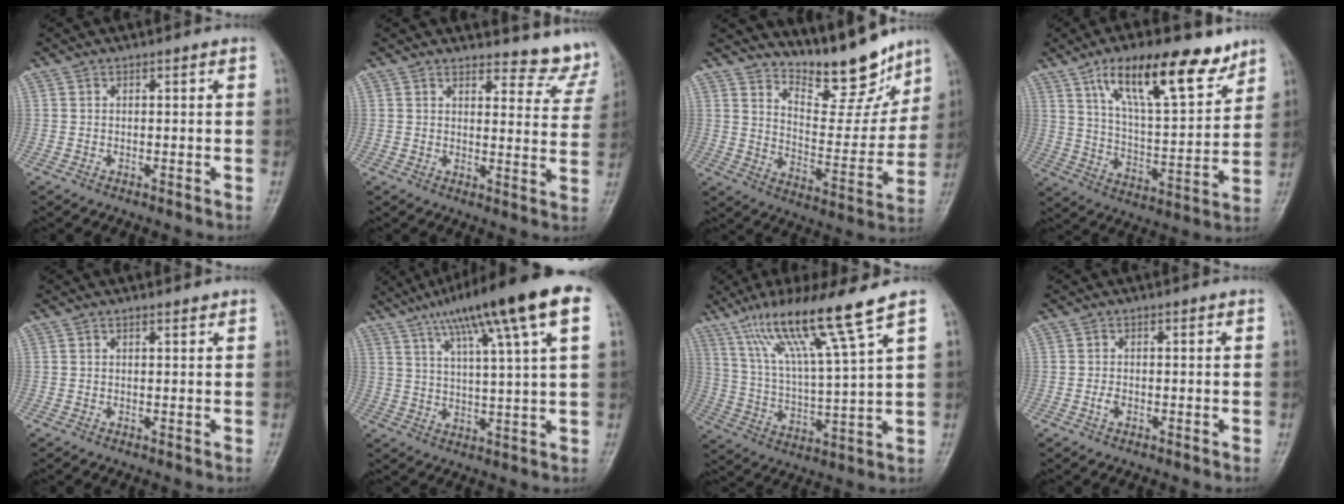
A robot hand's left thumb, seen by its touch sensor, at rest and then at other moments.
{"total": 9.7, "force": [9.3, 2.6, 0.6], "torque": [0.031, -0.086, 0.086]}
{"total": 14.7, "force": [12.4, 4.6, 6.4], "torque": [-0.053, -0.091, 0.200]}
{"total": 18.7, "force": [11.5, 6.5, 13.2], "torque": [-0.176, -0.053, 0.199]}
{"total": 0.9, "force": [0.8, 0.3, 0.4], "torque": [-0.008, -0.005, 0.011]}
{"total": 18.9, "force": [9.8, 2.5, 15.9], "torque": [-0.249, 0.005, 0.153]}
{"total": 15.7, "force": [10.4, -0.1, 11.8], "torque": [-0.209, -0.045, 0.189]}
{"total": 1.4, "force": [-0.4, 0.9, 1.0], "torque": [-0.018, 0.000, -0.010]}